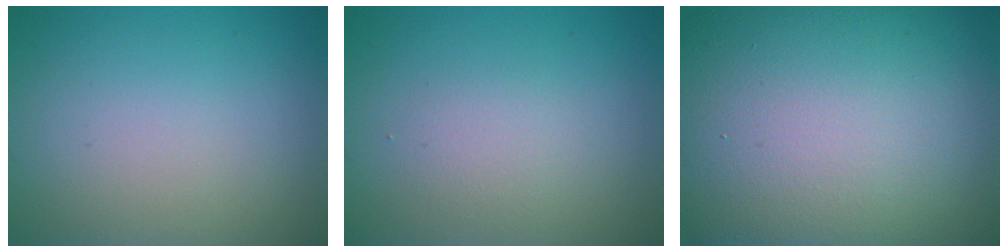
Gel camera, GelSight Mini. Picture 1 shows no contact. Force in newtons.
{"total": 1.7, "press": 1.7, "slide": 0.2}
{"total": 24.3, "press": 24.3, "slide": 0.8}